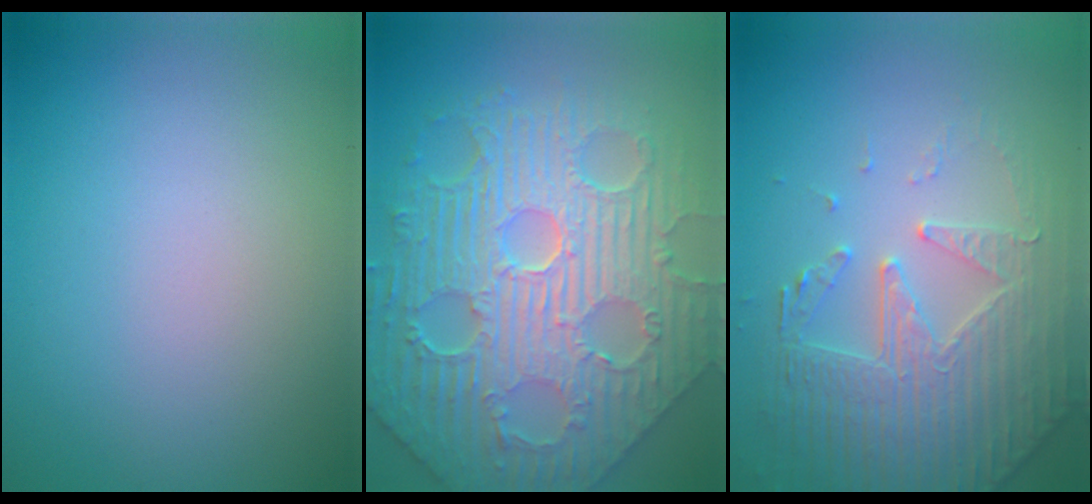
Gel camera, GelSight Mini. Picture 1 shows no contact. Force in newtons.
{"total": 12.0, "press": 8.0, "slide": 8.9}
{"total": 4.6, "press": 4.4, "slide": 1.4}